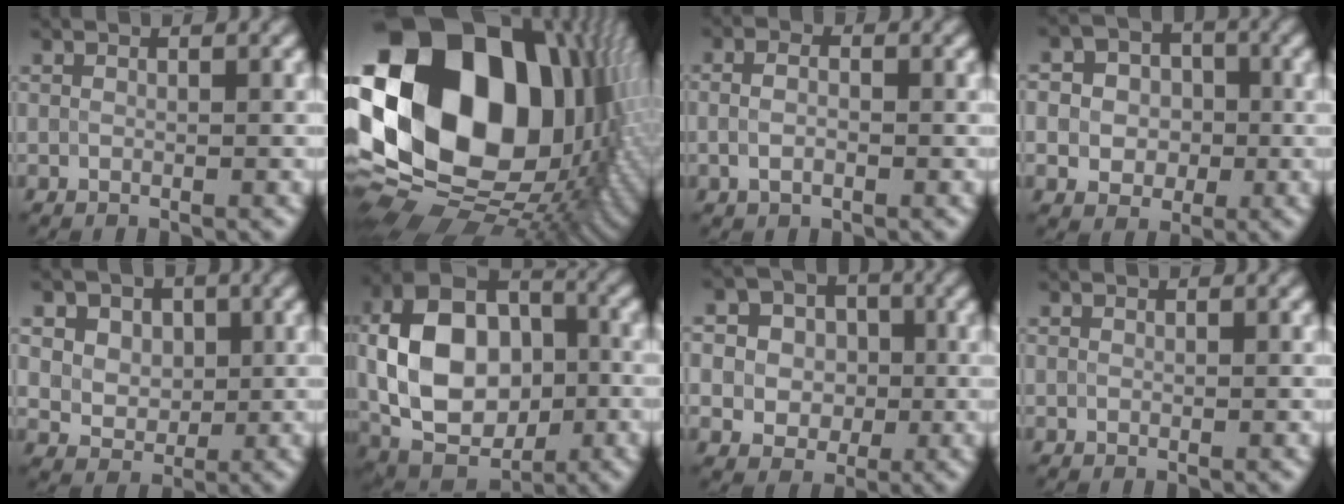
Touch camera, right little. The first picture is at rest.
{"total": 22.2, "force": [3.4, 15.5, 15.5], "torque": [-0.315, -0.004, 0.082]}
{"total": 1.8, "force": [-0.3, 1.0, 1.5], "torque": [-0.034, 0.003, -0.009]}
{"total": 5.5, "force": [-0.2, 5.1, 2.2], "torque": [-0.029, 0.013, -0.019]}
{"total": 7.3, "force": [3.0, 5.5, 3.7], "torque": [-0.061, 0.024, 0.034]}
{"total": 13.7, "force": [0.0, 9.5, 9.8], "torque": [-0.200, 0.007, -0.002]}
{"total": 6.4, "force": [0.4, 6.0, 2.3], "torque": [-0.036, 0.022, -0.016]}
{"total": 0.0}